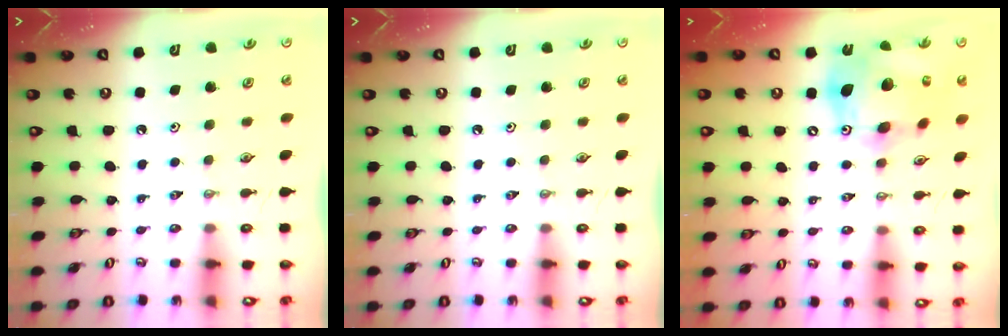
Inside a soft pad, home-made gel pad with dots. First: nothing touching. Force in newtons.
{"total": 0.0}
{"total": 20.4, "press": 20.2, "slide": 3.3}